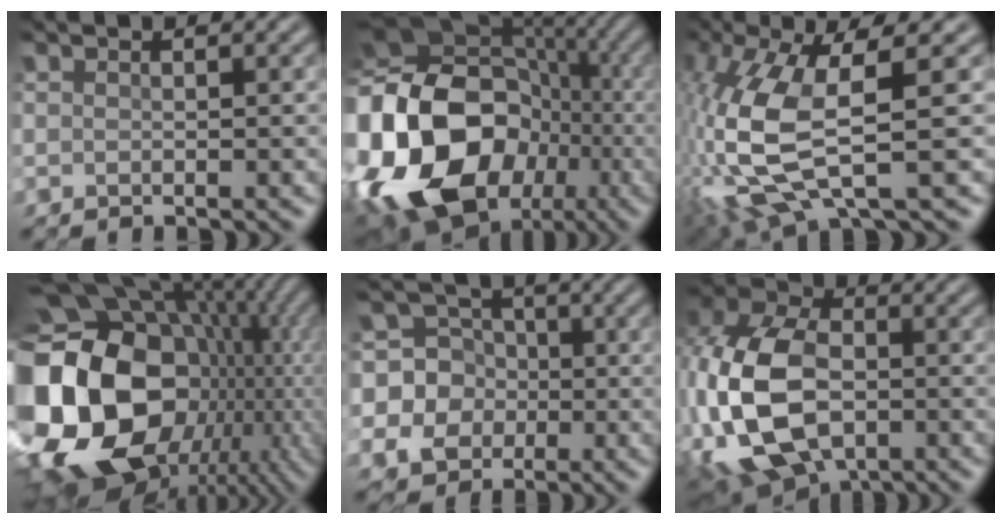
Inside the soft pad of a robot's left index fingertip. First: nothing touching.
{"total": 21.5, "force": [-5.4, 16.9, 12.2], "torque": [-0.257, -0.013, -0.114]}
{"total": 9.7, "force": [-0.1, 3.2, 9.2], "torque": [-0.228, -0.020, 0.003]}
{"total": 22.2, "force": [-1.5, 17.3, 13.9], "torque": [-0.313, -0.031, -0.003]}
{"total": 11.2, "force": [-1.8, 10.7, 2.8], "torque": [-0.117, 0.019, -0.045]}
{"total": 16.1, "force": [-3.1, 10.9, 11.5], "torque": [-0.278, -0.018, -0.051]}